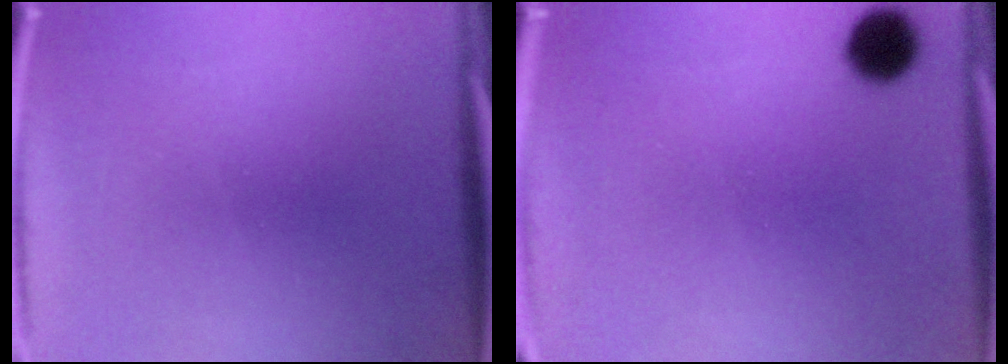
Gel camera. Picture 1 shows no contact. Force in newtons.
{"total": 6.8}